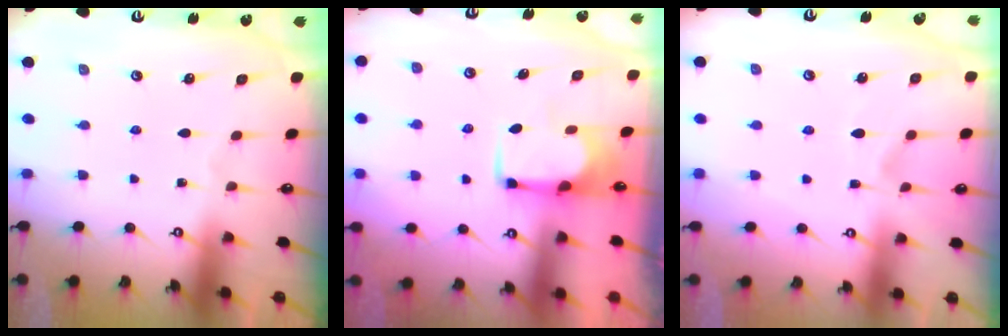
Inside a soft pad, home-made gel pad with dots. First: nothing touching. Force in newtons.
{"total": 1.6, "press": 1.5, "slide": 0.6}
{"total": 2.2, "press": 1.9, "slide": 1.2}